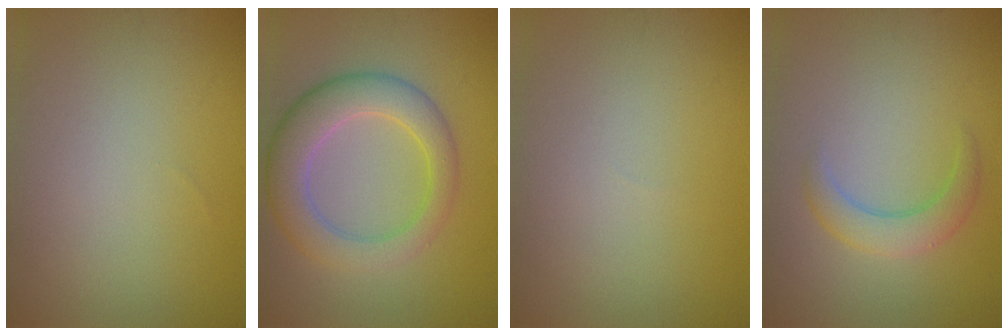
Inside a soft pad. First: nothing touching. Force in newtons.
{"total": 5.6, "press": 5.5, "slide": 0.4}
{"total": 0.0}
{"total": 2.8, "press": 2.7, "slide": 0.2}